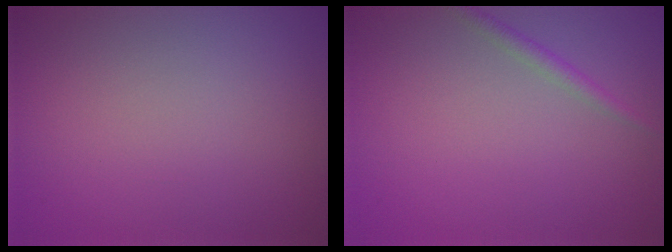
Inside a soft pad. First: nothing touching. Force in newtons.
{"total": 1.1, "press": 1.1, "slide": 0.1}